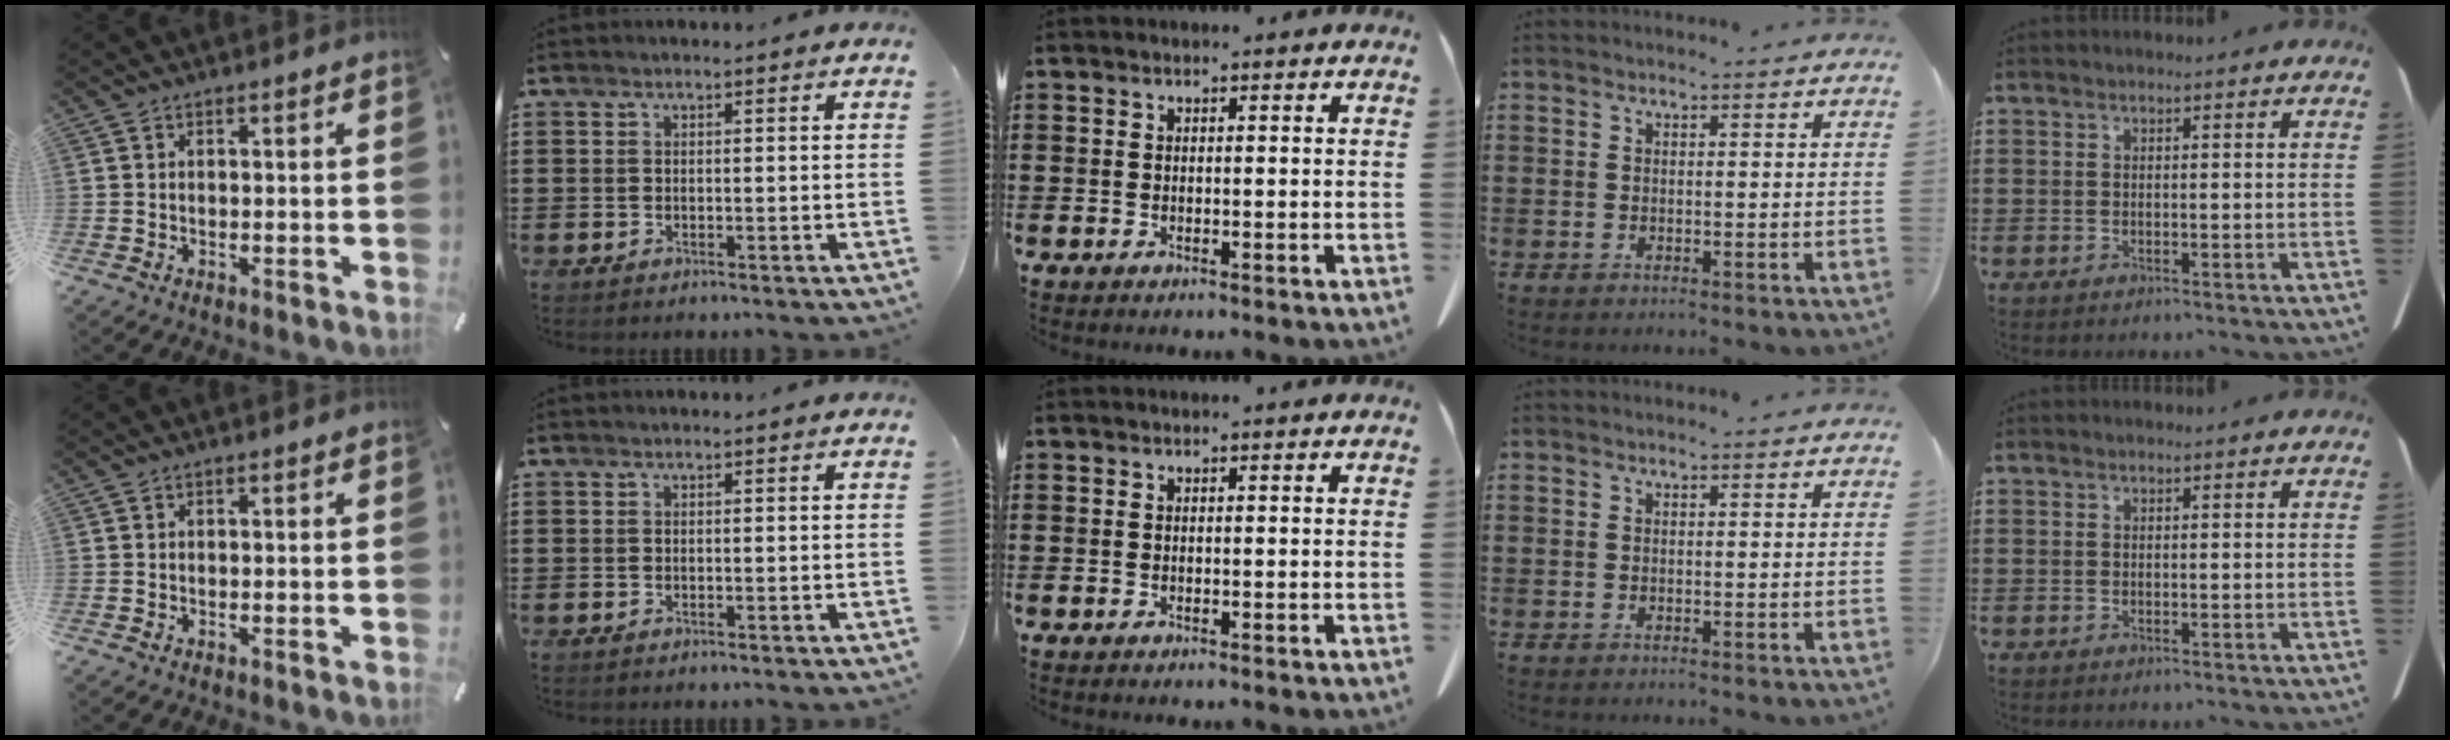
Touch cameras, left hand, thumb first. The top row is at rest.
{}